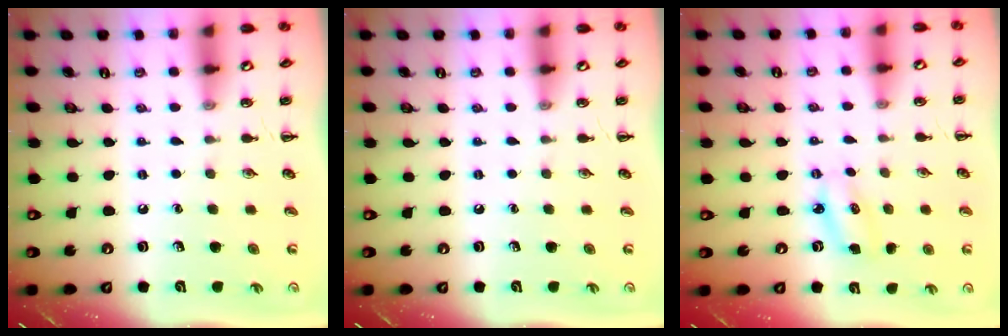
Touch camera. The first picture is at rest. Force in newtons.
{"total": 0.0}
{"total": 3.7, "press": 3.6, "slide": 0.7}